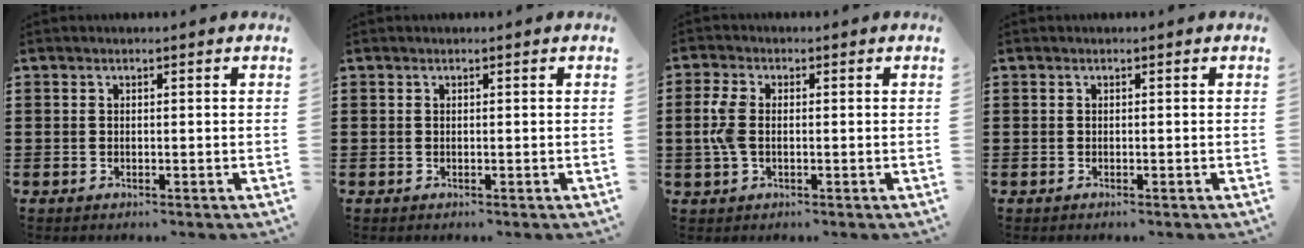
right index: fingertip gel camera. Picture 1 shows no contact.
{"total": 0.0}
{"total": 4.6, "force": [-0.2, 2.6, 3.8], "torque": [-0.111, -0.005, -0.014]}
{"total": 0.0}